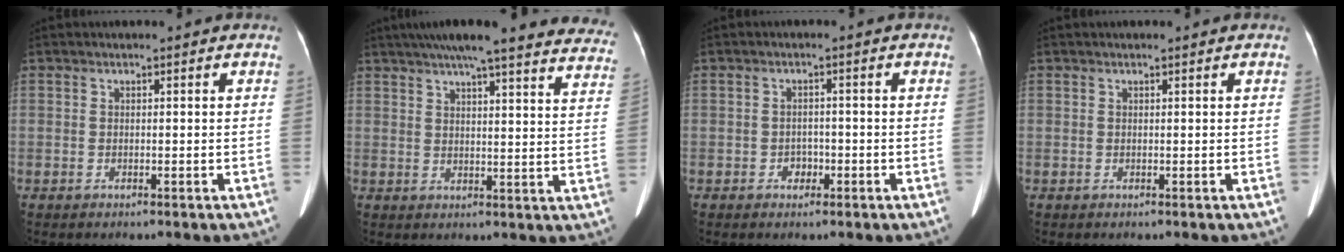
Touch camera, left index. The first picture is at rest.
{"total": 28.6, "force": [25.0, 3.6, 13.3], "torque": [-0.182, -0.034, 0.290]}
{"total": 2.1, "force": [-0.9, 1.6, 0.9], "torque": [-0.015, 0.002, -0.010]}
{"total": 0.5, "force": [0.4, 0.1, 0.3], "torque": [-0.009, 0.007, 0.006]}